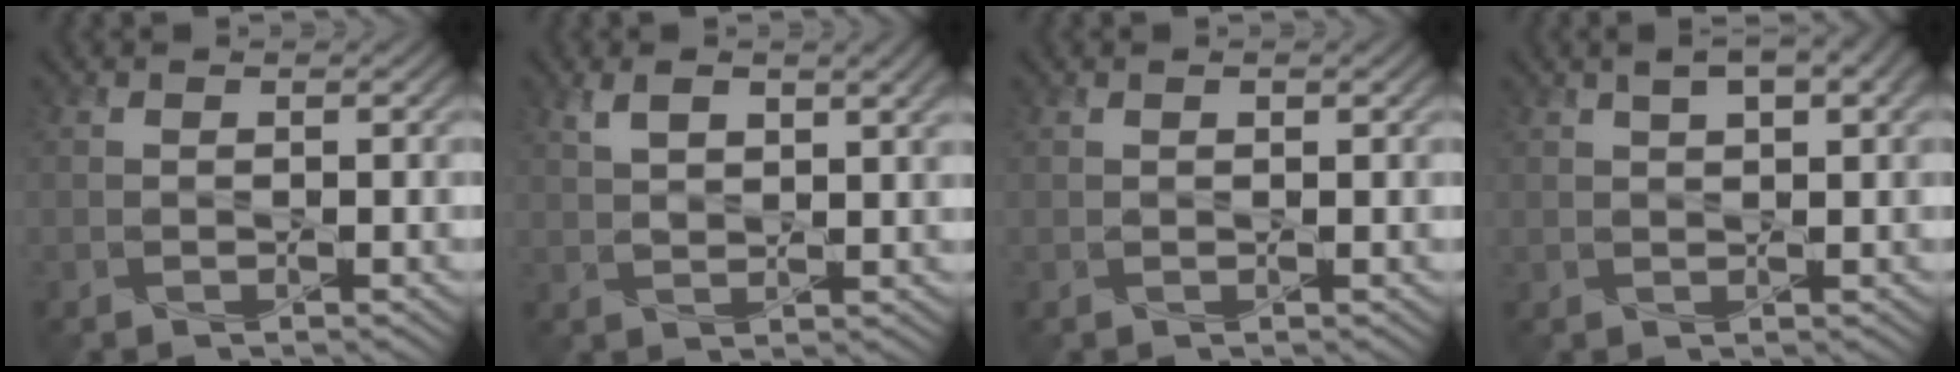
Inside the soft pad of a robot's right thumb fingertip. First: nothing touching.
{"total": 5.9, "force": [3.0, 2.2, 4.6], "torque": [-0.092, 0.006, 0.058]}
{"total": 0.7, "force": [0.4, 0.2, 0.5], "torque": [-0.010, 0.002, 0.008]}
{"total": 5.7, "force": [2.9, 2.0, 4.4], "torque": [-0.077, 0.009, 0.047]}